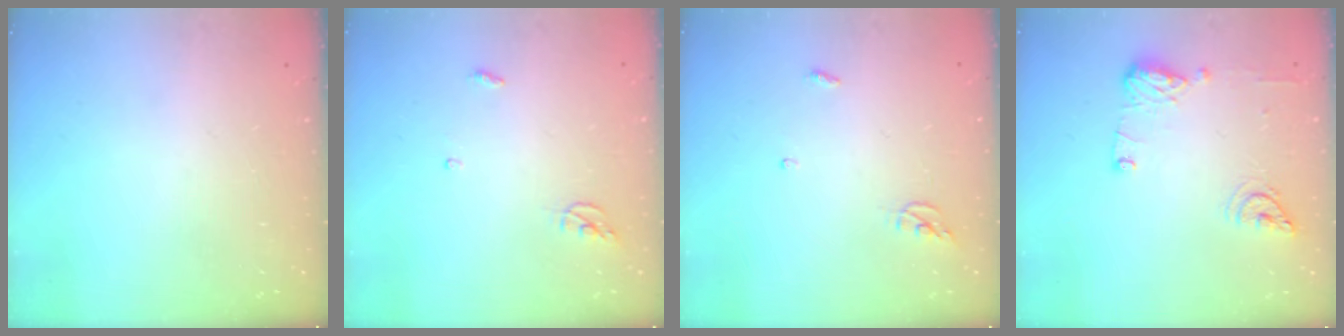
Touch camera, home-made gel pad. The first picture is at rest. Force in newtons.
{"total": 4.0, "press": 3.9, "slide": 0.4}
{"total": 3.8, "press": 3.8, "slide": 0.3}
{"total": 13.7, "press": 12.7, "slide": 5.1}